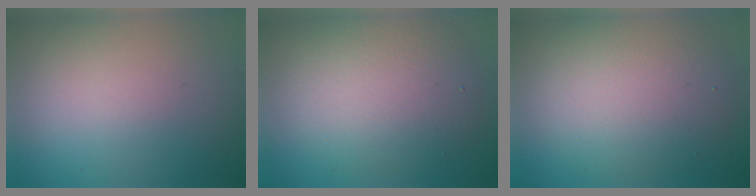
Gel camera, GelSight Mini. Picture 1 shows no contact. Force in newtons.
{"total": 6.3, "press": 6.3, "slide": 0.4}
{"total": 7.1, "press": 7.1, "slide": 0.3}